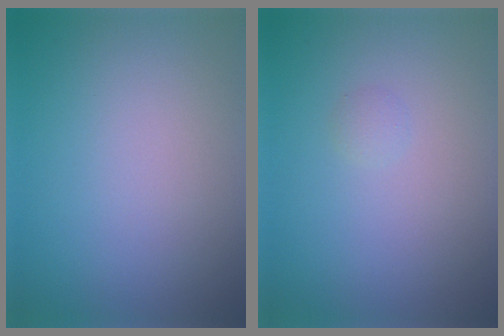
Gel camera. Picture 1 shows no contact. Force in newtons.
{"total": 0.6, "press": 0.6, "slide": 0.1}